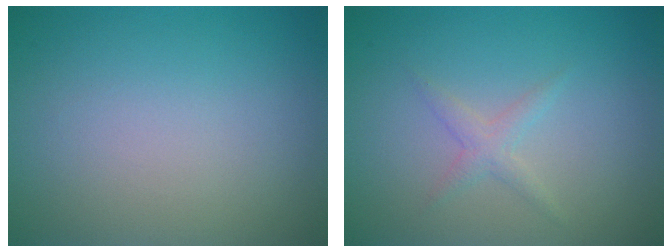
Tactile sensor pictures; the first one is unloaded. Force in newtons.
{"total": 1.3, "press": 1.3, "slide": 0.1}